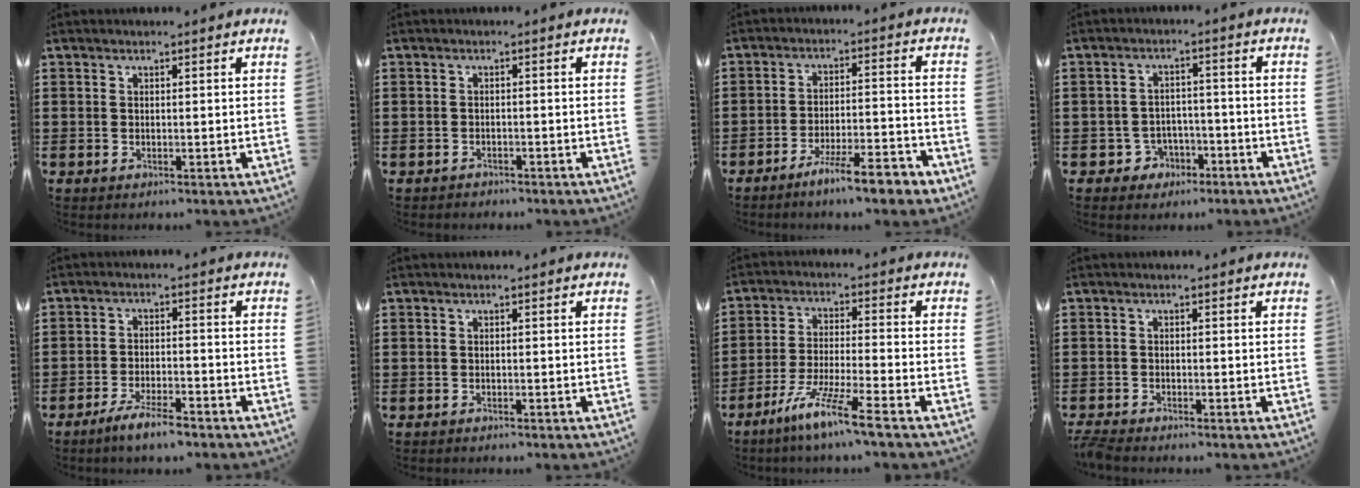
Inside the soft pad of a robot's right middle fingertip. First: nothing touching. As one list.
[{"total": 1.1, "force": [-1.0, 0.3, -0.1], "torque": [-0.001, 0.001, -0.023]}, {"total": 7.8, "force": [-6.3, 0.6, 4.4], "torque": [-0.072, 0.000, -0.115]}, {"total": 3.4, "force": [-2.6, 2.2, 0.6], "torque": [-0.021, 0.006, -0.054]}, {"total": 4.5, "force": [-3.7, 0.4, 2.6], "torque": [-0.056, -0.004, -0.071]}, {"total": 0.5, "force": [-0.5, 0.1, 0.0], "torque": [-0.002, -0.001, -0.011]}, {"total": 8.4, "force": [-6.6, -0.6, 5.1], "torque": [-0.108, -0.018, -0.128]}, {"total": 1.5, "force": [-1.5, 0.1, 0.3], "torque": [-0.015, -0.004, -0.032]}]